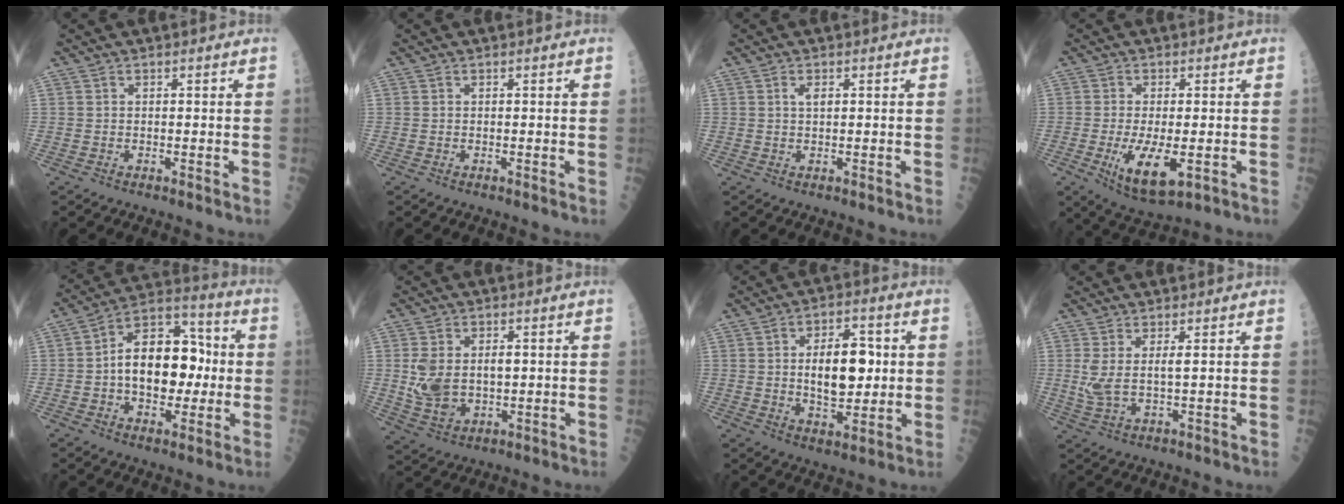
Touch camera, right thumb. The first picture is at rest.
{"total": 0.0}
{"total": 1.5, "force": [0.5, 0.7, 1.3], "torque": [-0.021, 0.000, 0.008]}
{"total": 9.3, "force": [-2.3, 3.2, 8.4], "torque": [-0.150, -0.023, -0.031]}
{"total": 17.4, "force": [-0.6, 10.8, 13.6], "torque": [-0.170, 0.036, -0.015]}
{"total": 9.5, "force": [0.7, 6.4, 7.0], "torque": [-0.121, 0.000, 0.026]}
{"total": 12.1, "force": [1.2, 6.4, 10.1], "torque": [-0.123, 0.000, 0.022]}
{"total": 4.7, "force": [1.0, 1.2, 4.4], "torque": [-0.113, -0.009, 0.027]}